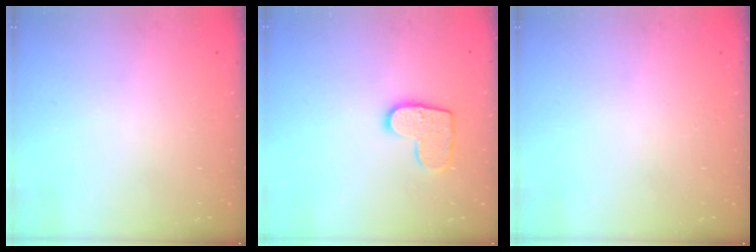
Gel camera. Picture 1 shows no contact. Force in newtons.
{"total": 10.4, "press": 10.4, "slide": 0.5}
{"total": 0.0}